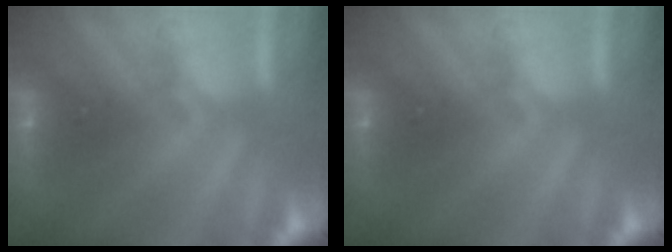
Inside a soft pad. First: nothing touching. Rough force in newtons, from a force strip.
{"total": 0.0}